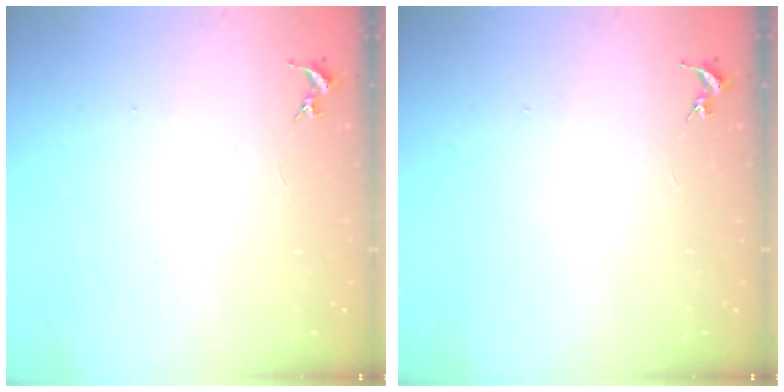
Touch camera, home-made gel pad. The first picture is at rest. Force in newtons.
{"total": 0.0}